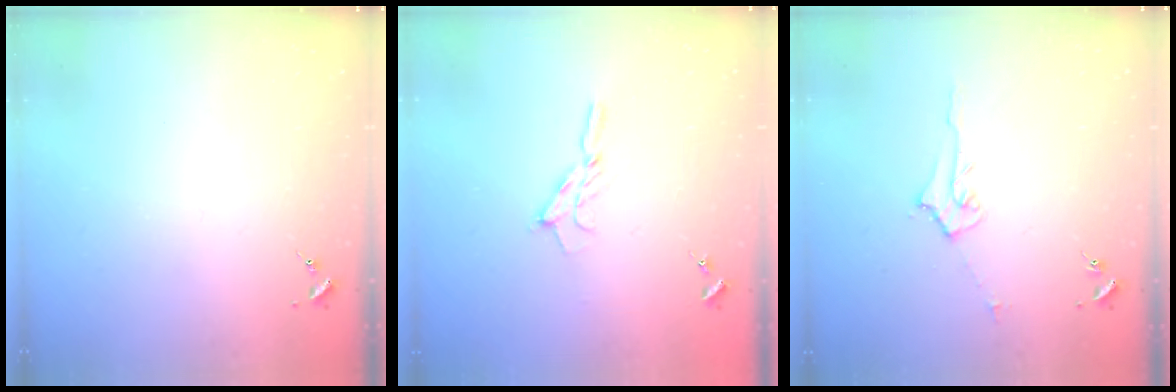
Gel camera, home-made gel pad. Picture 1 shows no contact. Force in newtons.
{"total": 6.5, "press": 6.5, "slide": 0.7}
{"total": 5.2, "press": 5.1, "slide": 0.9}